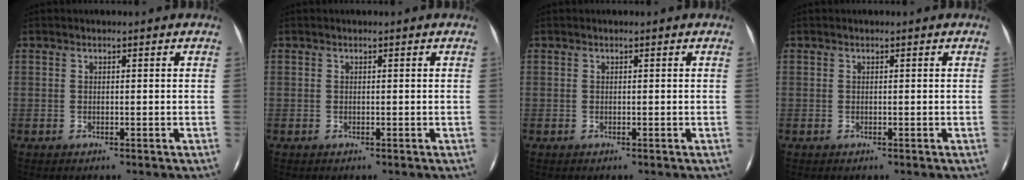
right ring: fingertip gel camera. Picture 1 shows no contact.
{"total": 0.0}
{"total": 0.0}
{"total": 0.0}